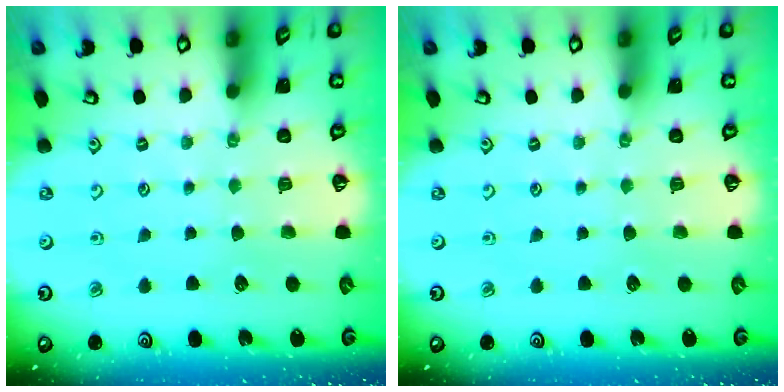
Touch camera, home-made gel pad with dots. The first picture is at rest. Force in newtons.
{"total": 0.0}